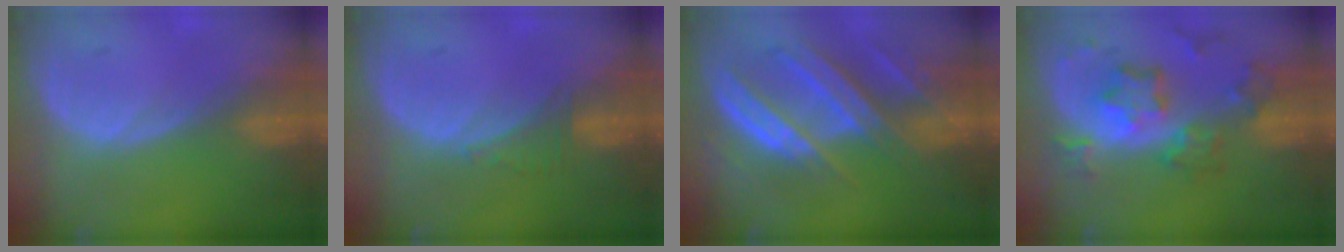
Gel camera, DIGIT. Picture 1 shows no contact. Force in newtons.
{"total": 1.9, "press": 1.8, "slide": 0.7}
{"total": 9.0, "press": 8.2, "slide": 3.6}
{"total": 8.6, "press": 7.6, "slide": 4.1}